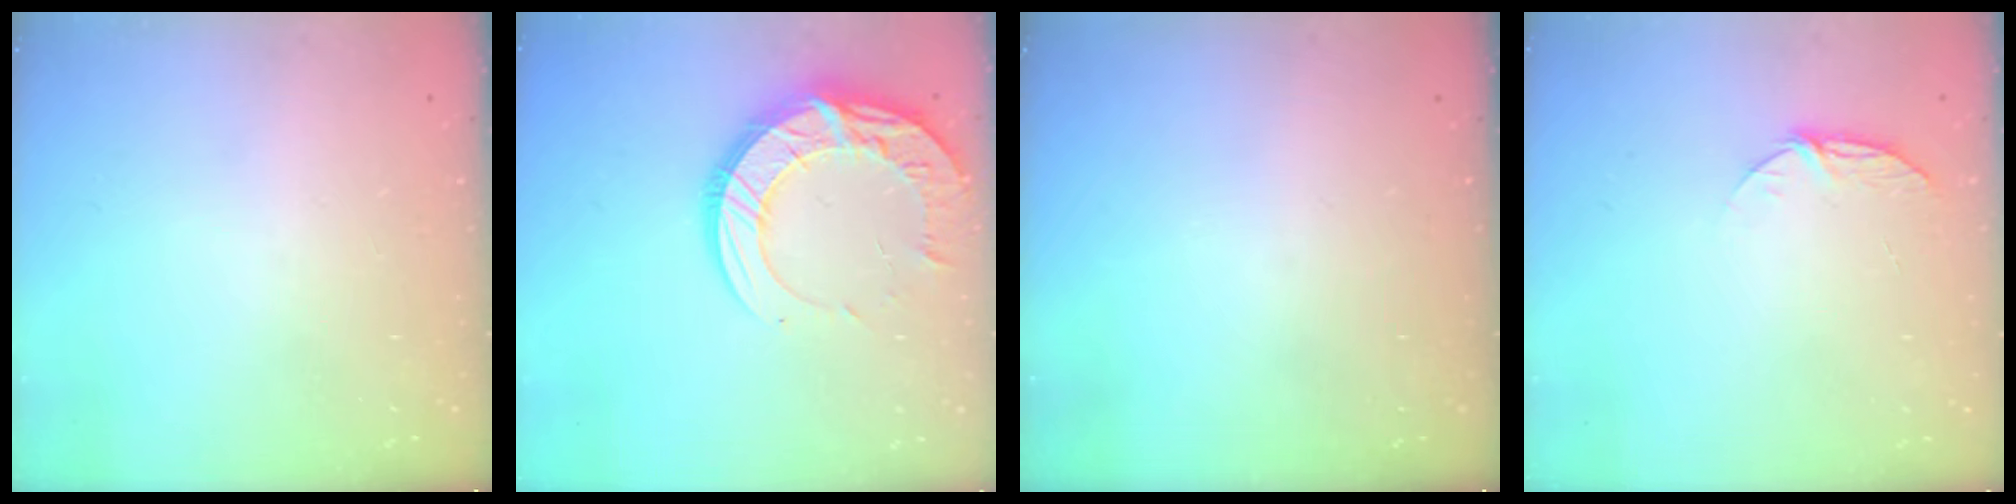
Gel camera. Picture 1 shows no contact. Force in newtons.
{"total": 16.9, "press": 16.9, "slide": 1.6}
{"total": 0.0}
{"total": 6.1, "press": 6.1, "slide": 0.7}